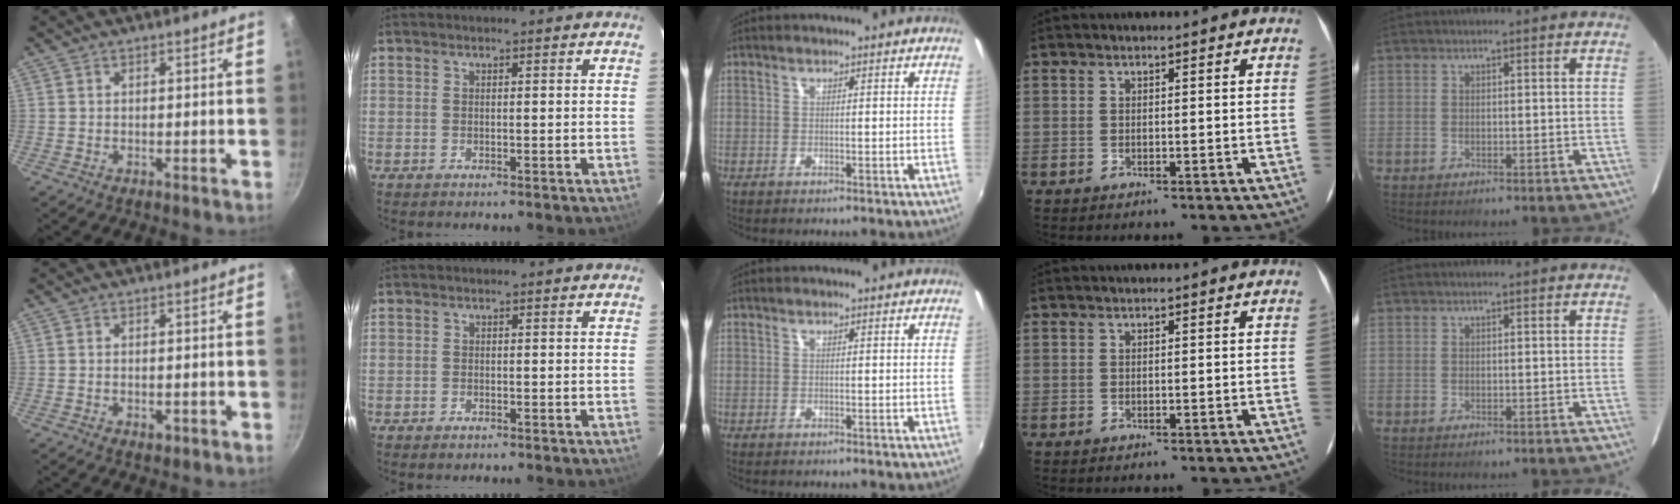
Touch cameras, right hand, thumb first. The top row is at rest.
{"thumb": {"total": 1.5, "force": [-0.6, 0.9, 1.1], "torque": [-0.016, 0.000, -0.010]}, "index": {"total": 1.0, "force": [-0.7, 0.6, 0.3], "torque": [-0.006, 0.000, -0.012]}}